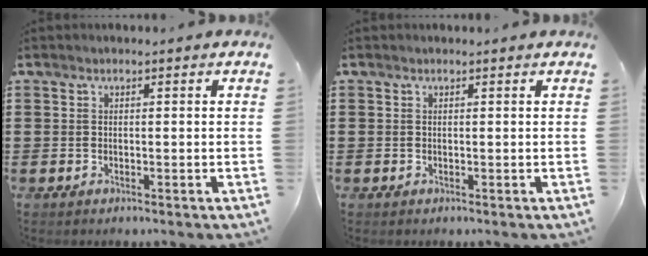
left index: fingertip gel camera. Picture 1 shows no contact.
{"total": 0.6, "force": [0.1, 0.5, -0.2], "torque": [0.001, 0.005, 0.002]}